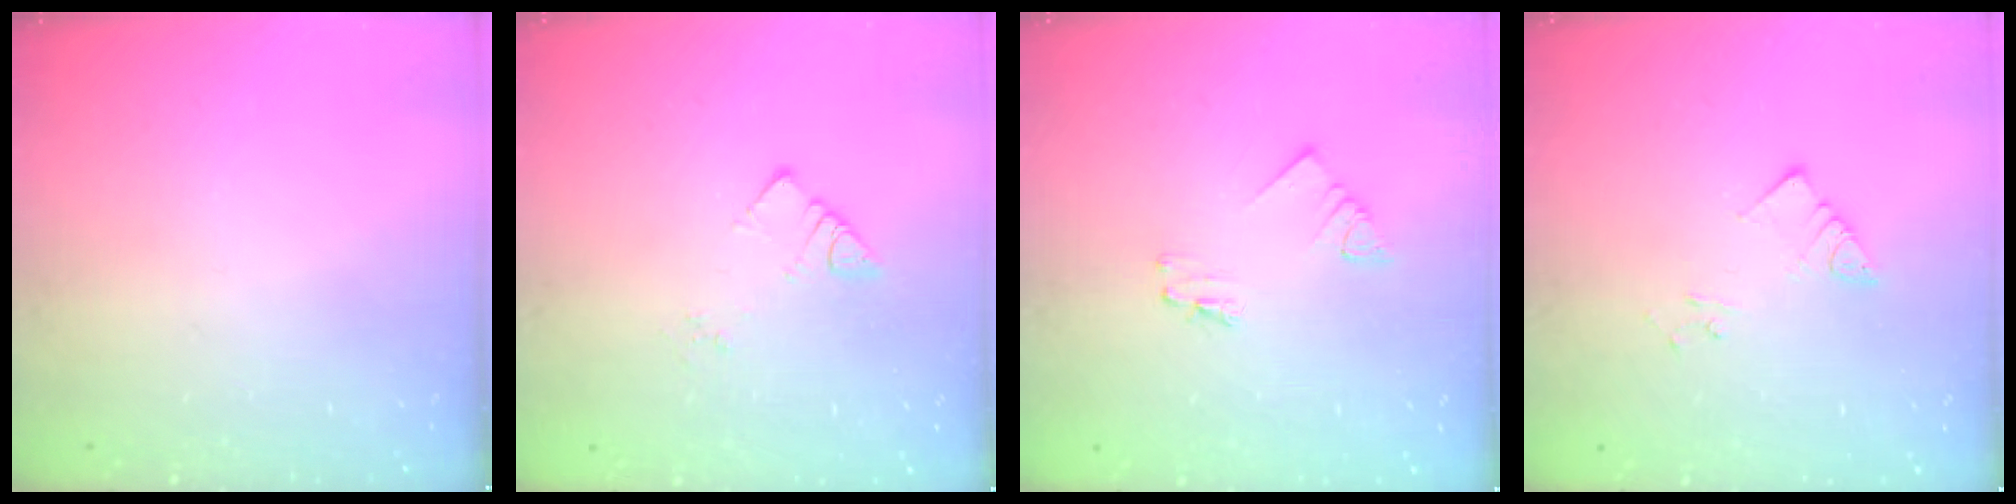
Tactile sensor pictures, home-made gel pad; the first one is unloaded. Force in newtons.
{"total": 2.6, "press": 2.6, "slide": 0.1}
{"total": 1.2, "press": 1.2, "slide": 0.1}
{"total": 3.7, "press": 3.7, "slide": 0.2}